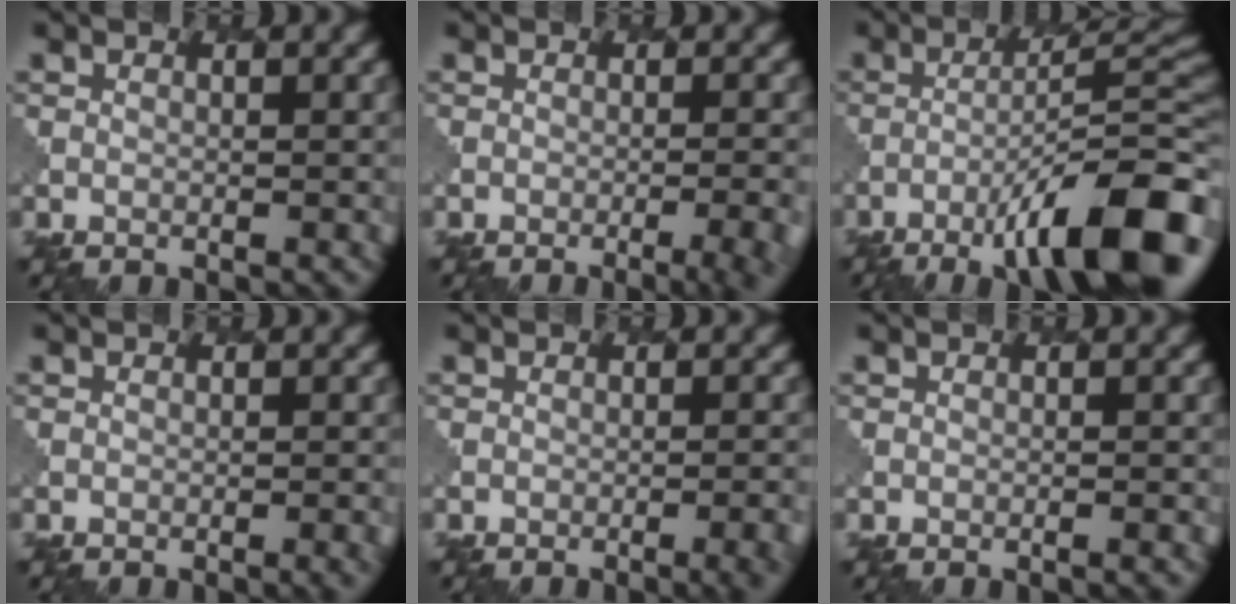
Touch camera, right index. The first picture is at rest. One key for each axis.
{"total": 6.3, "fx": -3.1, "fy": 2.5, "fz": 4.9, "tx": -0.031, "ty": 0.005, "tz": -0.030}
{"total": 11.4, "fx": -6.6, "fy": 2.1, "fz": 9.1, "tx": -0.145, "ty": 0.010, "tz": -0.110}
{"total": 1.9, "fx": -0.6, "fy": 0.8, "fz": 1.6, "tx": -0.004, "ty": 0.007, "tz": -0.008}
{"total": 4.0, "fx": -1.8, "fy": 1.6, "fz": 3.2, "tx": -0.009, "ty": 0.013, "tz": -0.022}
{"total": 0.7, "fx": -0.3, "fy": 0.3, "fz": 0.6, "tx": 0.002, "ty": 0.007, "tz": -0.009}